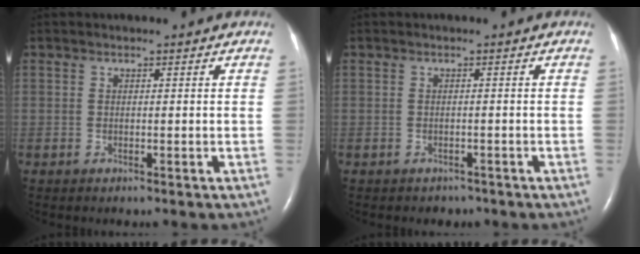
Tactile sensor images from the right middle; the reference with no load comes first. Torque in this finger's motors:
{"motor_torque": [-0.05, 0.05, -0.05, -0.01]}